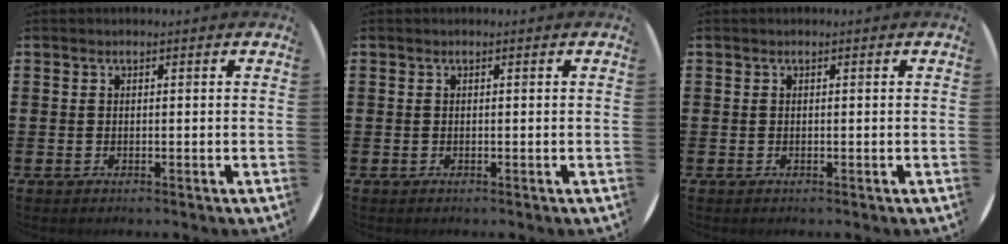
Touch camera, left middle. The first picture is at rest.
{"total": 0.0}
{"total": 0.0}